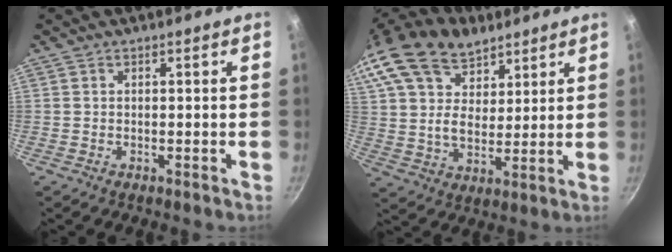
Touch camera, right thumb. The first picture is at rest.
{"total": 26.0, "force": [16.2, 16.1, 12.4], "torque": [-0.267, 0.000, 0.292]}